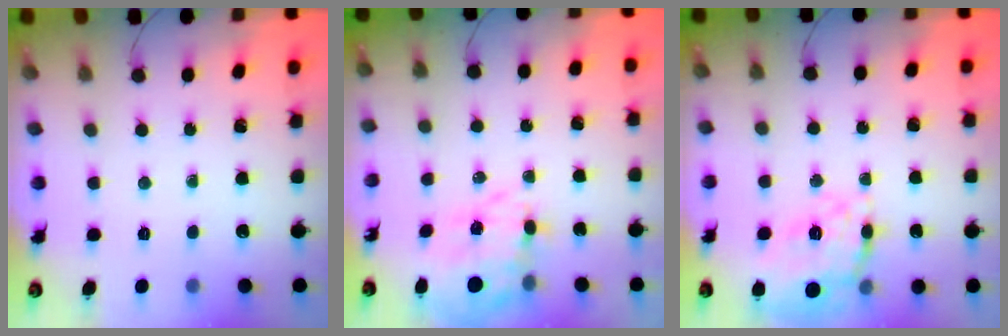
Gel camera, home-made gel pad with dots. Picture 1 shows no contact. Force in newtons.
{"total": 12.5, "press": 12.1, "slide": 3.1}
{"total": 20.9, "press": 20.7, "slide": 2.2}